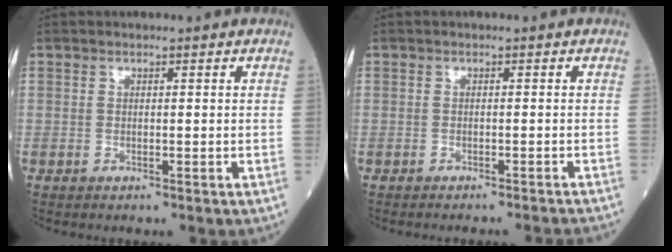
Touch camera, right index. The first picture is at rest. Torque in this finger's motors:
{"motor_torque": [0.02, -0.28, 0.05, 0.01]}